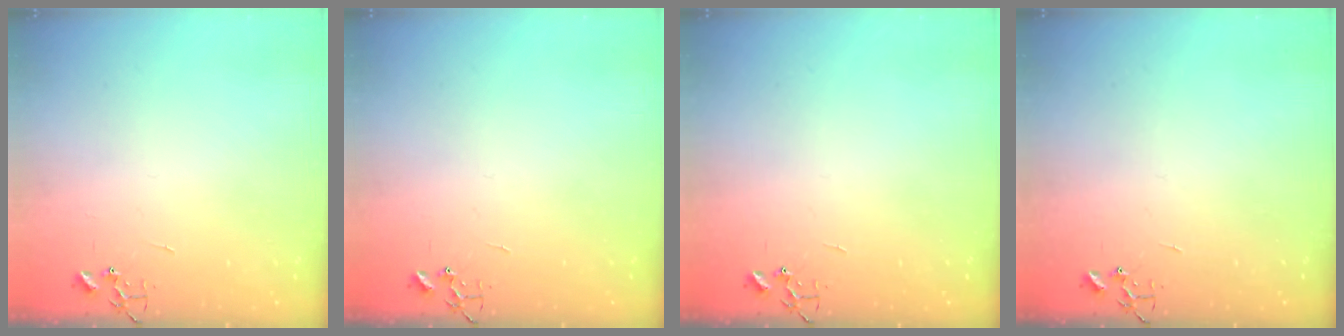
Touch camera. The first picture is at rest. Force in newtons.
{"total": 0.0}
{"total": 0.0}
{"total": 0.0}